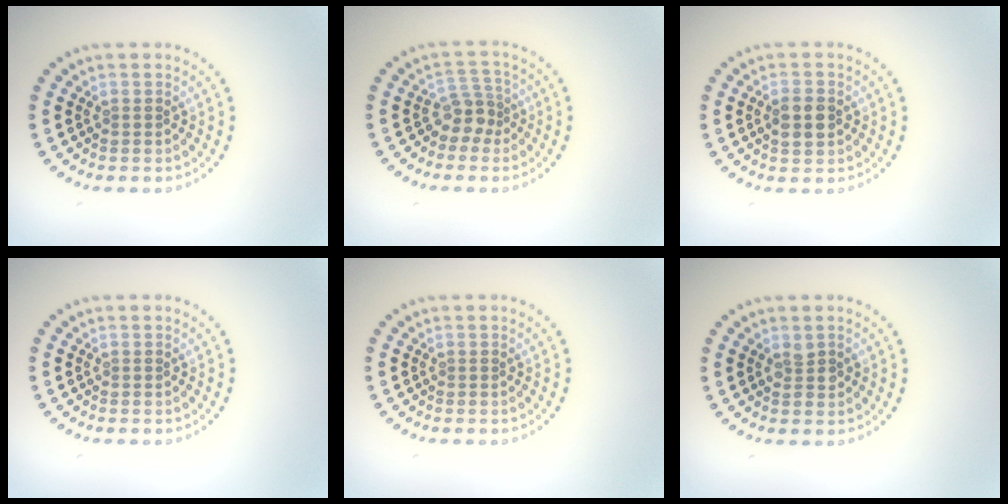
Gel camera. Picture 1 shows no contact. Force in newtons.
{"total": 2.4, "press": 1.8, "slide": 1.5}
{"total": 2.6, "press": 2.6, "slide": 0.1}
{"total": 0.0}
{"total": 0.0}
{"total": 1.1, "press": 1.1, "slide": 0.2}